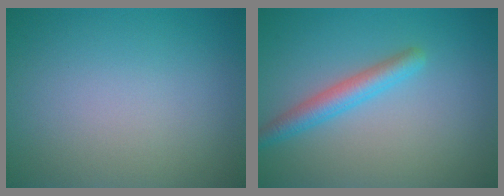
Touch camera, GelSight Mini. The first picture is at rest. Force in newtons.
{"total": 2.8, "press": 2.8, "slide": 0.2}